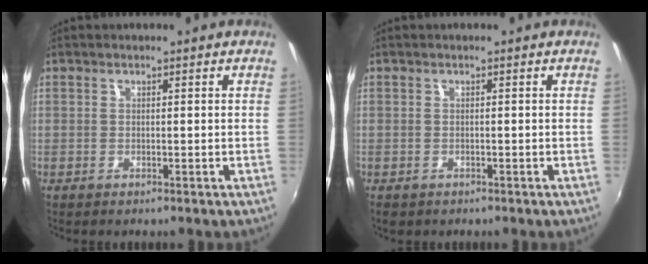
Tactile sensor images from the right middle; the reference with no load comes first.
{"total": 1.3, "force": [-0.8, 1.0, 0.5], "torque": [-0.013, -0.003, -0.010]}